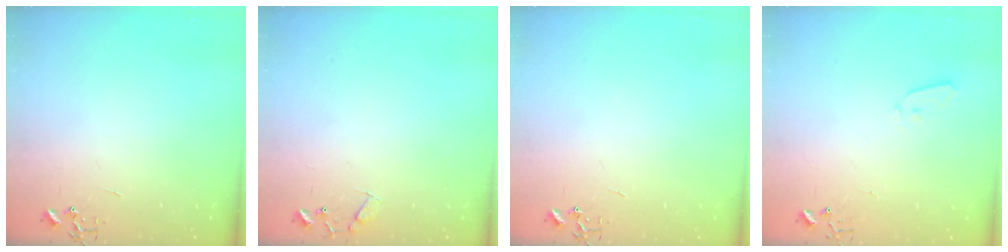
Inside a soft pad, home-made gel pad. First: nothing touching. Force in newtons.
{"total": 8.1, "press": 8.1, "slide": 0.5}
{"total": 0.0}
{"total": 3.6, "press": 3.6, "slide": 0.5}